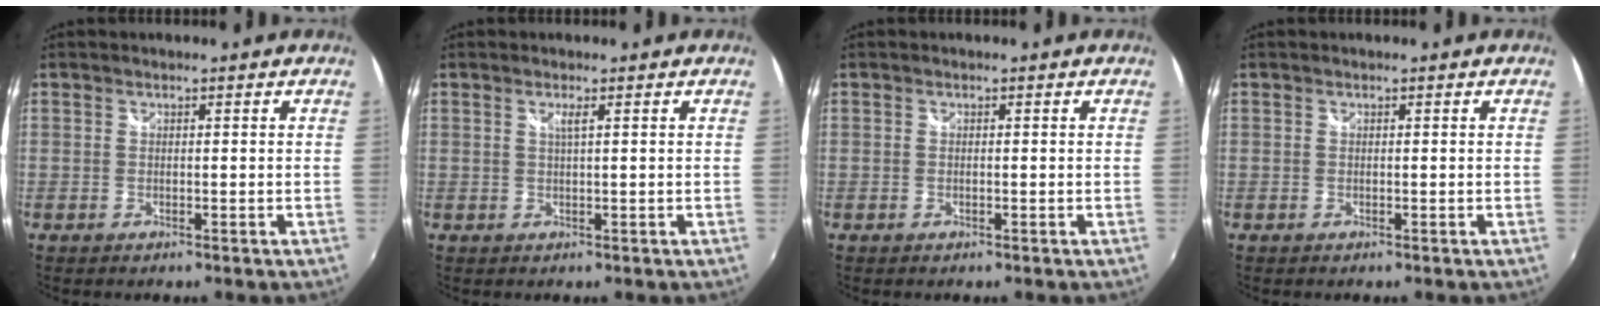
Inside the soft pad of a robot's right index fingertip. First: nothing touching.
{"total": 1.2, "force": [0.4, -0.2, 1.1], "torque": [-0.019, 0.000, 0.007]}
{"total": 0.0}
{"total": 0.0}